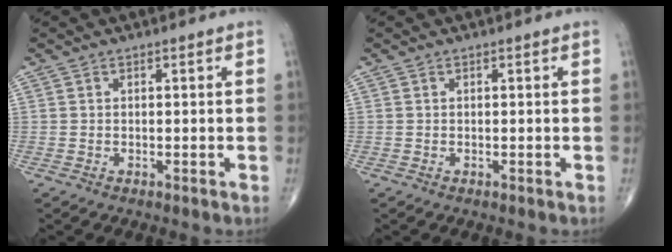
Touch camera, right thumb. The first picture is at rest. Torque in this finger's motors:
{"motor_torque": [-0.14, -0.04, -0.06, -0.15, 0.02]}